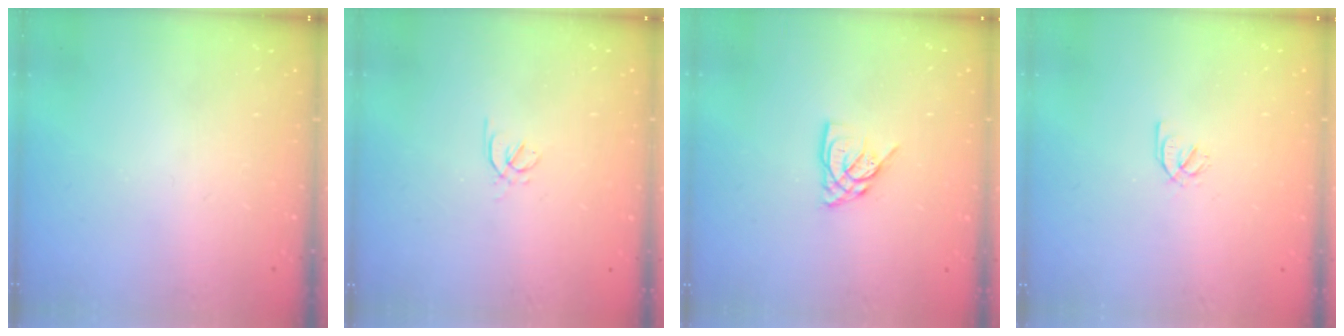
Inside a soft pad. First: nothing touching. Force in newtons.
{"total": 1.6, "press": 1.5, "slide": 0.5}
{"total": 6.4, "press": 6.4, "slide": 0.7}
{"total": 2.1, "press": 1.9, "slide": 0.8}